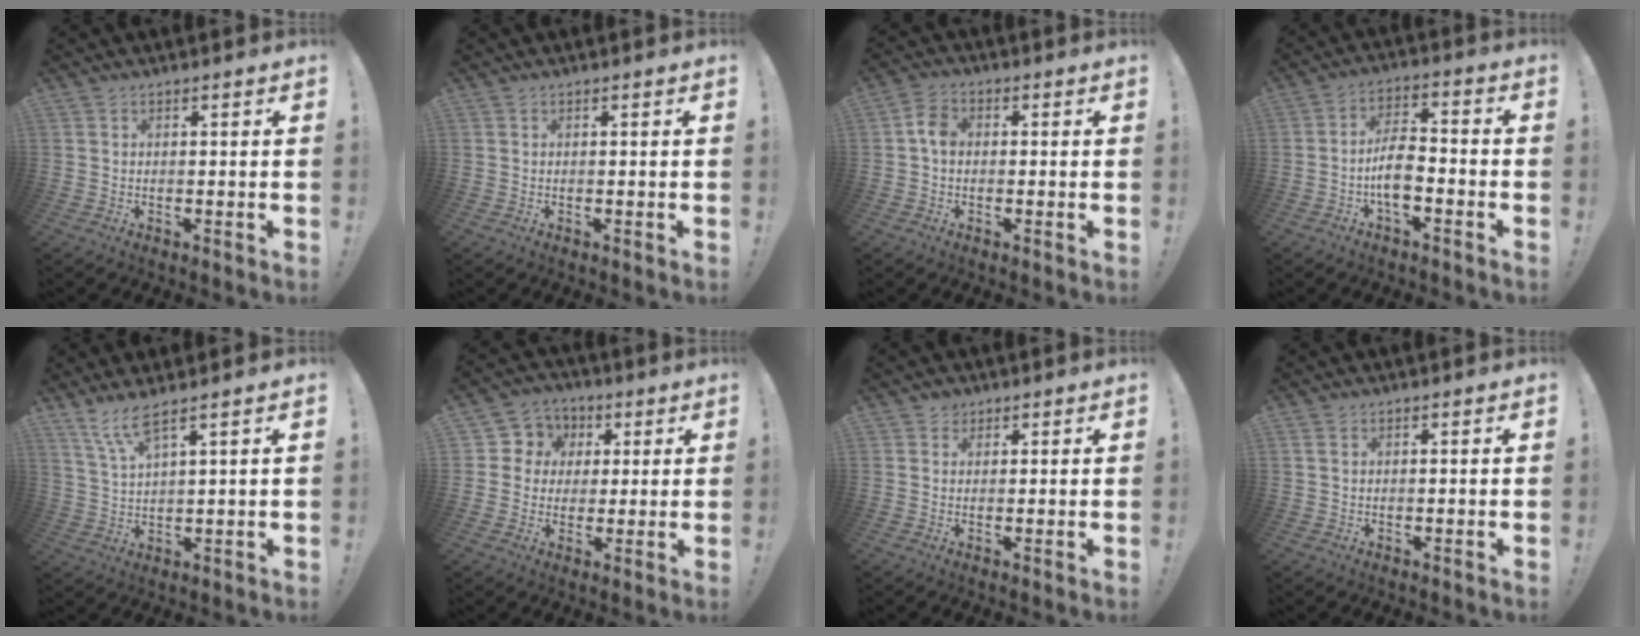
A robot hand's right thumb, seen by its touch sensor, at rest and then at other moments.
{"total": 0.0}
{"total": 5.3, "force": [-0.2, 3.8, 3.6], "torque": [-0.072, 0.016, -0.001]}
{"total": 8.6, "force": [-3.2, 4.3, 6.8], "torque": [-0.120, 0.010, -0.057]}
{"total": 6.8, "force": [5.0, 0.9, 4.5], "torque": [-0.104, -0.017, 0.092]}
{"total": 7.6, "force": [0.8, 7.3, 1.8], "torque": [-0.026, 0.002, 0.021]}
{"total": 2.5, "force": [1.6, 1.9, 0.4], "torque": [0.005, -0.006, 0.027]}
{"total": 1.2, "force": [0.5, 0.9, 0.6], "torque": [-0.013, 0.005, 0.011]}